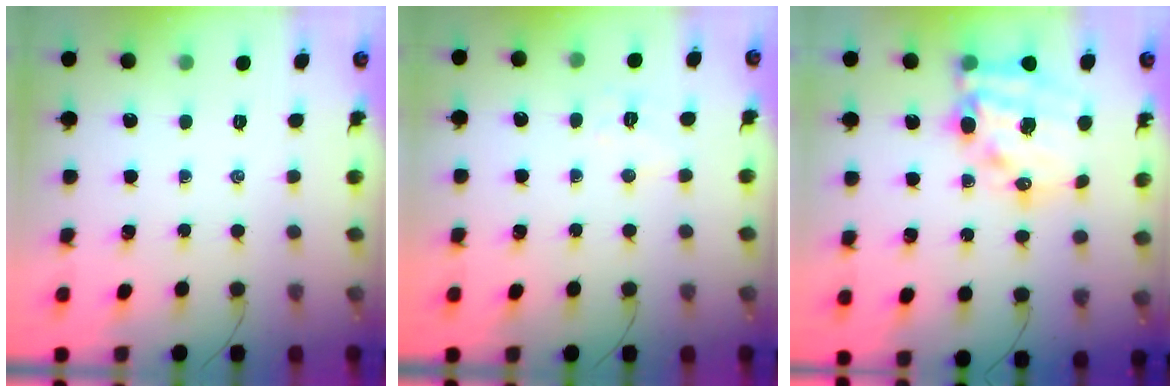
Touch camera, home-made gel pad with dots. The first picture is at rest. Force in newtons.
{"total": 5.1, "press": 5.0, "slide": 1.1}
{"total": 17.4, "press": 17.0, "slide": 4.0}